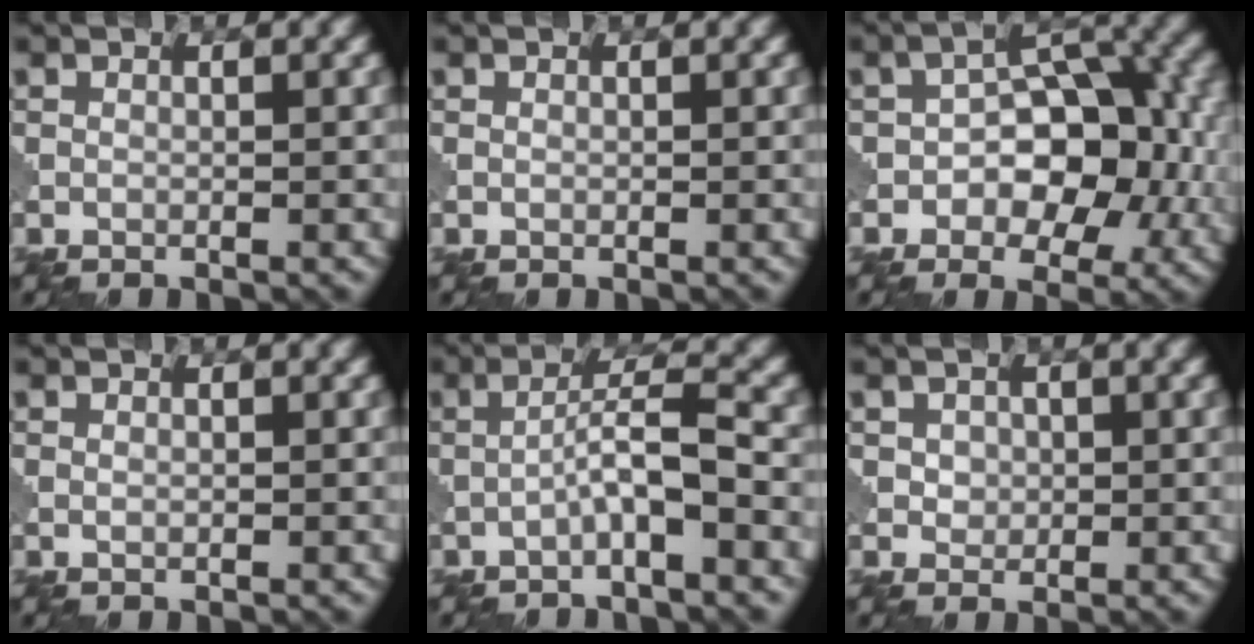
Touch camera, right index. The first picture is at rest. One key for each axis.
{"total": 0.0}
{"total": 9.1, "fx": -1.2, "fy": 5.8, "fz": 6.9, "tx": -0.074, "ty": 0.011, "tz": -0.026}
{"total": 0.5, "fx": 0.0, "fy": 0.3, "fz": 0.4, "tx": -0.007, "ty": 0.000, "tz": 0.001}
{"total": 3.7, "fx": -1.4, "fy": 0.4, "fz": 3.4, "tx": -0.061, "ty": 0.018, "tz": -0.034}
{"total": 1.9, "fx": 0.4, "fy": 1.6, "fz": 0.8, "tx": -0.017, "ty": 0.000, "tz": 0.012}